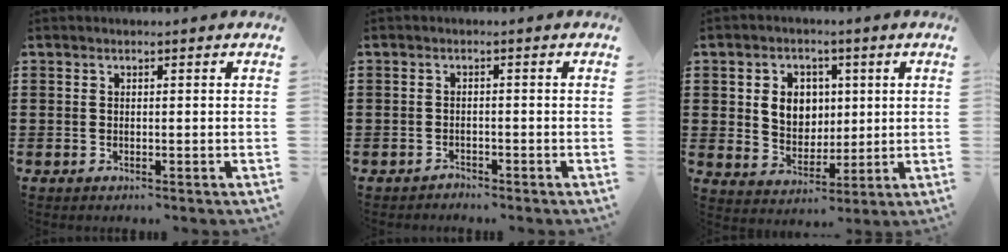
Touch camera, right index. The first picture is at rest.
{"total": 1.2, "force": [-1.1, 0.3, -0.1], "torque": [-0.003, 0.005, -0.025]}
{"total": 6.2, "force": [1.3, 5.4, 2.7], "torque": [-0.061, 0.013, 0.019]}